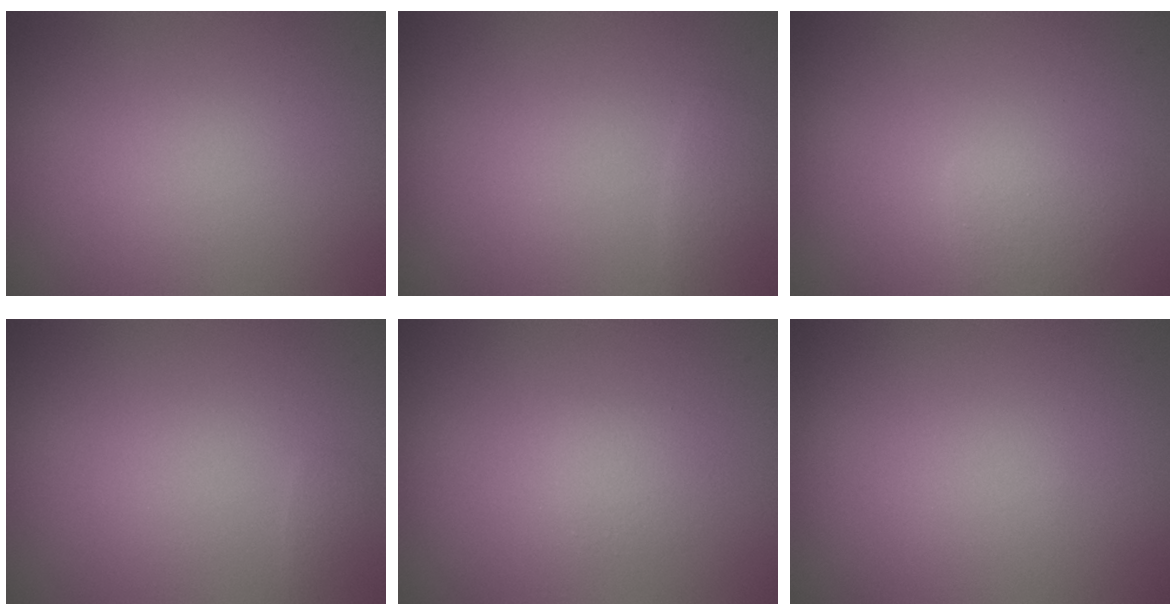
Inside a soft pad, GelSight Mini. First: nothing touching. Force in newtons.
{"total": 1.0, "press": 1.0, "slide": 0.2}
{"total": 2.0, "press": 2.0, "slide": 0.1}
{"total": 0.7, "press": 0.7, "slide": 0.0}
{"total": 1.0, "press": 1.0, "slide": 0.1}
{"total": 0.0}